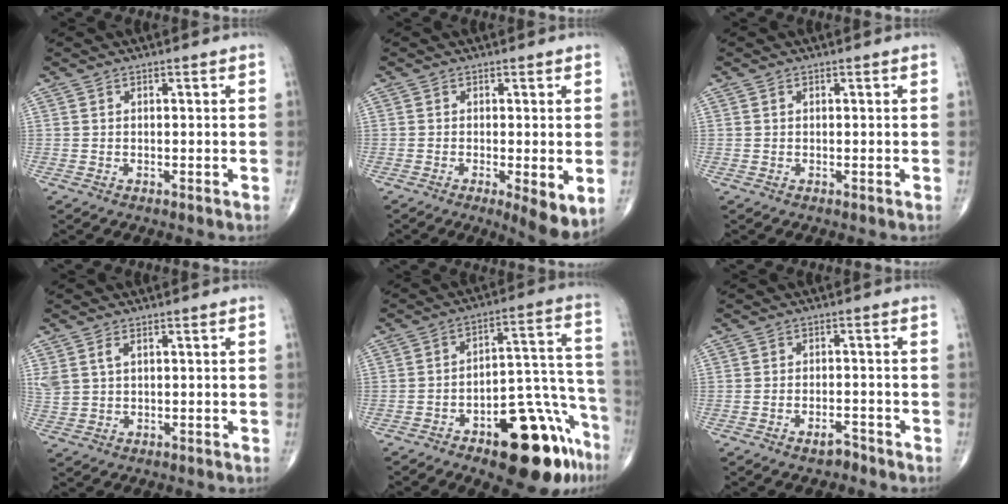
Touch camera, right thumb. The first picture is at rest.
{"total": 6.0, "force": [-1.2, 1.5, 5.7], "torque": [-0.090, -0.020, -0.021]}
{"total": 0.0}
{"total": 4.2, "force": [1.6, 2.5, 2.9], "torque": [-0.076, 0.007, 0.041]}
{"total": 19.8, "force": [-11.5, 7.8, 14.1], "torque": [-0.120, 0.099, -0.158]}
{"total": 2.6, "force": [-2.0, 1.1, 1.2], "torque": [-0.016, 0.012, -0.032]}